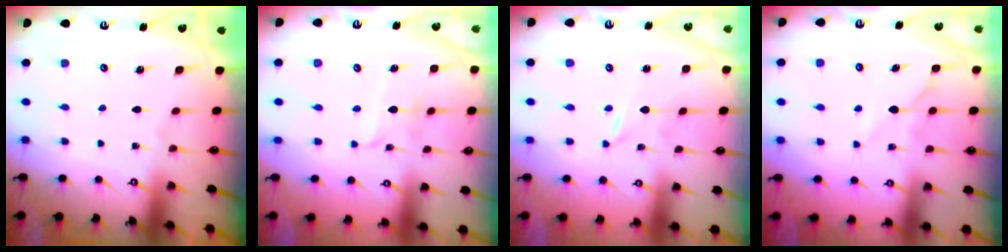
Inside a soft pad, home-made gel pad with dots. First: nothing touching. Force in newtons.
{"total": 3.6, "press": 3.6, "slide": 0.4}
{"total": 0.0}
{"total": 6.1, "press": 6.1, "slide": 0.6}